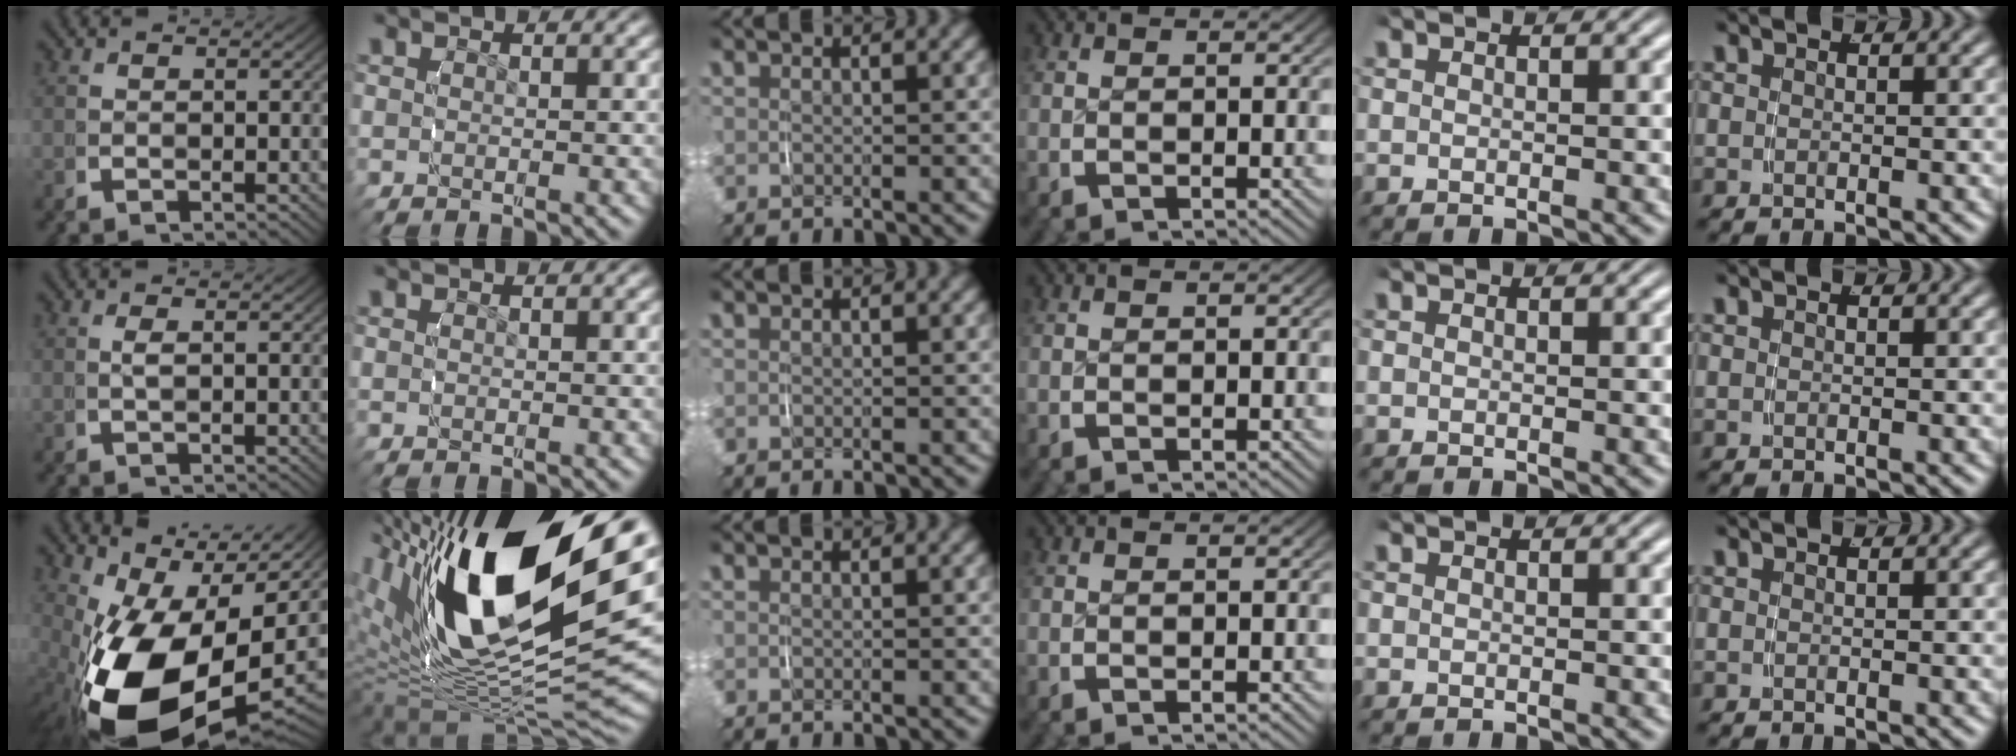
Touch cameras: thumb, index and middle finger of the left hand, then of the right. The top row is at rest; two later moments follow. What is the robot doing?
{"motion": "grasp_and_lifting", "object": "fork"}